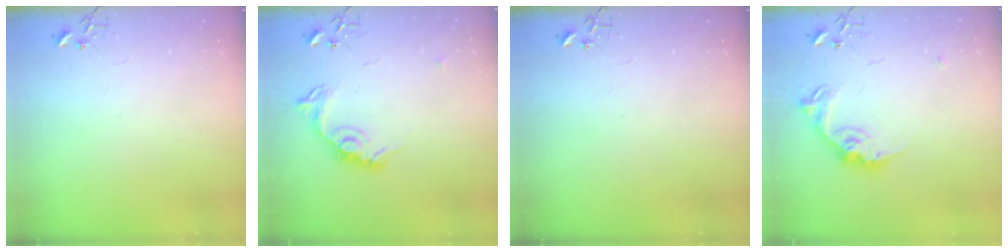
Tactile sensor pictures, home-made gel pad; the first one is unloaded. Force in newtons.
{"total": 14.2, "press": 14.2, "slide": 0.6}
{"total": 0.0}
{"total": 15.6, "press": 15.6, "slide": 0.7}